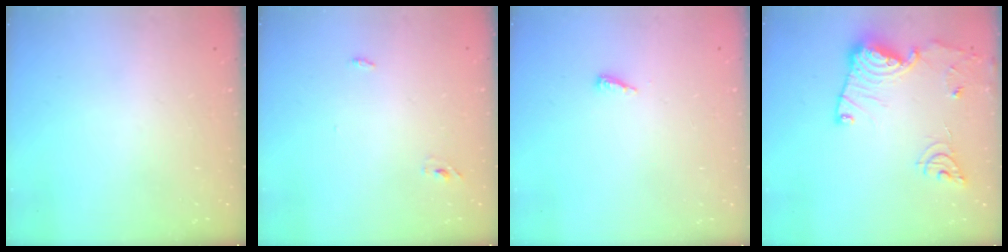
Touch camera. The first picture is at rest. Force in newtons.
{"total": 2.9, "press": 2.7, "slide": 1.0}
{"total": 4.2, "press": 4.1, "slide": 0.4}
{"total": 15.7, "press": 15.6, "slide": 1.7}